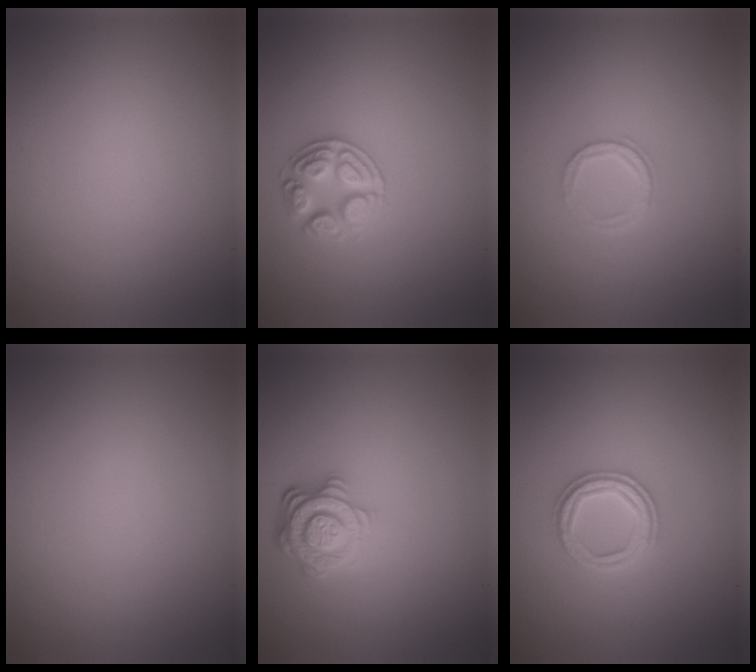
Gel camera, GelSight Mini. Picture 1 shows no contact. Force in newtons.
{"total": 2.7, "press": 2.6, "slide": 0.4}
{"total": 1.6, "press": 1.6, "slide": 0.2}
{"total": 0.0}
{"total": 4.0, "press": 3.2, "slide": 2.4}
{"total": 2.6, "press": 2.6, "slide": 0.5}